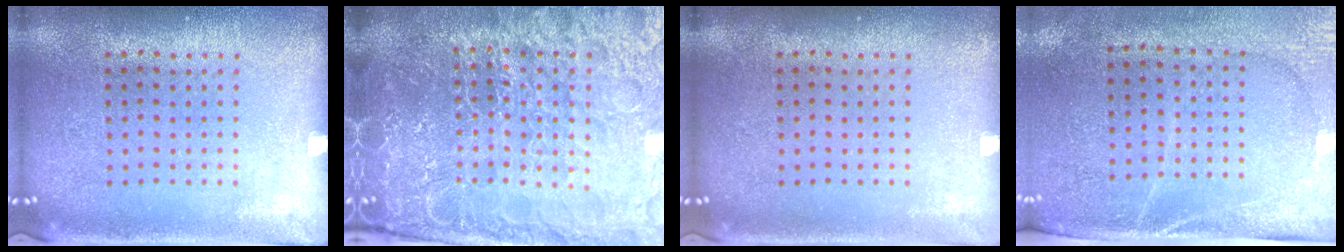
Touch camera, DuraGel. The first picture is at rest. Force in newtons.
{"total": 6.0, "press": 5.3, "slide": 2.7}
{"total": 0.0}
{"total": 2.9, "press": 2.5, "slide": 1.4}